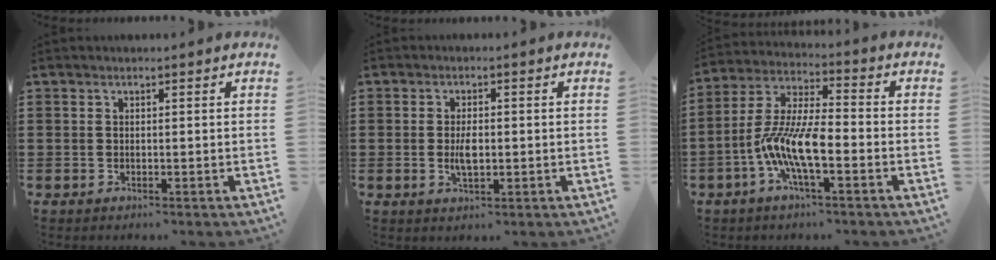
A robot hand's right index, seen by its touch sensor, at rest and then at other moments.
{"total": 3.6, "force": [-0.3, 1.5, 3.2], "torque": [-0.067, -0.001, -0.008]}
{"total": 9.8, "force": [-3.5, 2.8, 8.8], "torque": [-0.209, -0.013, -0.074]}